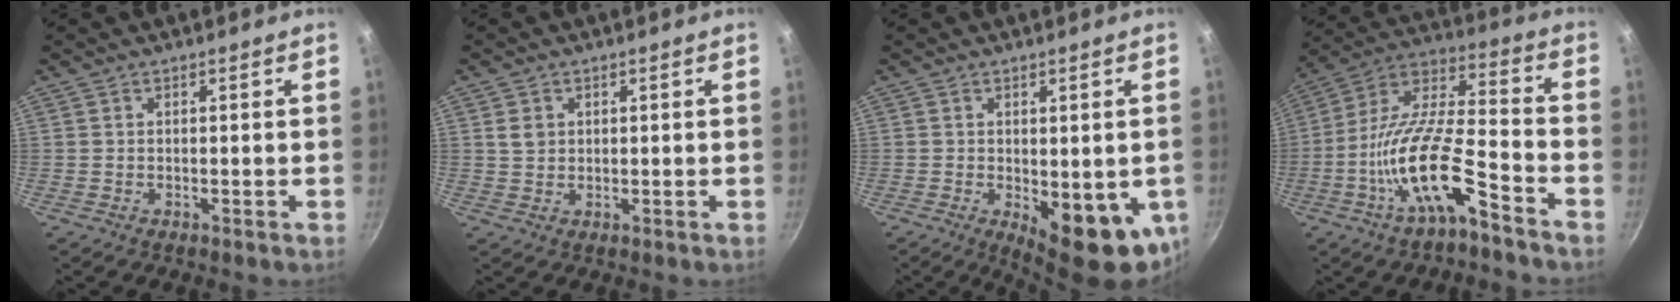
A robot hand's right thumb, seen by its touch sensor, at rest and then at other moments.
{"total": 2.6, "force": [0.8, 2.1, 1.2], "torque": [-0.015, -0.004, 0.019]}
{"total": 14.8, "force": [-4.8, 6.4, 12.5], "torque": [-0.130, -0.012, -0.047]}
{"total": 16.8, "force": [-7.9, 5.0, 13.9], "torque": [-0.278, 0.071, -0.144]}